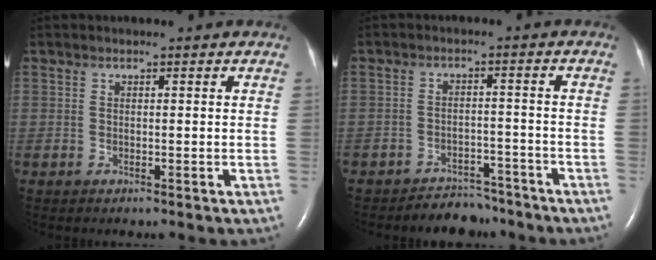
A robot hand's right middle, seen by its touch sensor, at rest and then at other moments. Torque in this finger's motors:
{"motor_torque": [-0.04, -0.09, -0.01, 0.01]}